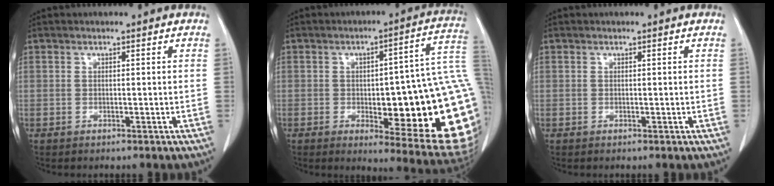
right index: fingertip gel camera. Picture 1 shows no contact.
{"total": 25.4, "force": [-2.4, 5.5, 24.7], "torque": [-0.217, 0.019, -0.016]}
{"total": 0.0}